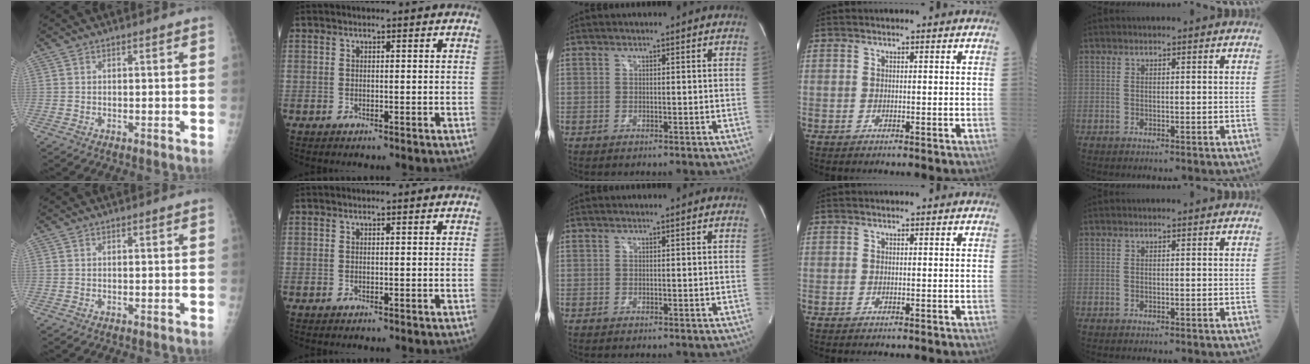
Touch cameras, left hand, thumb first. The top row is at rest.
{}